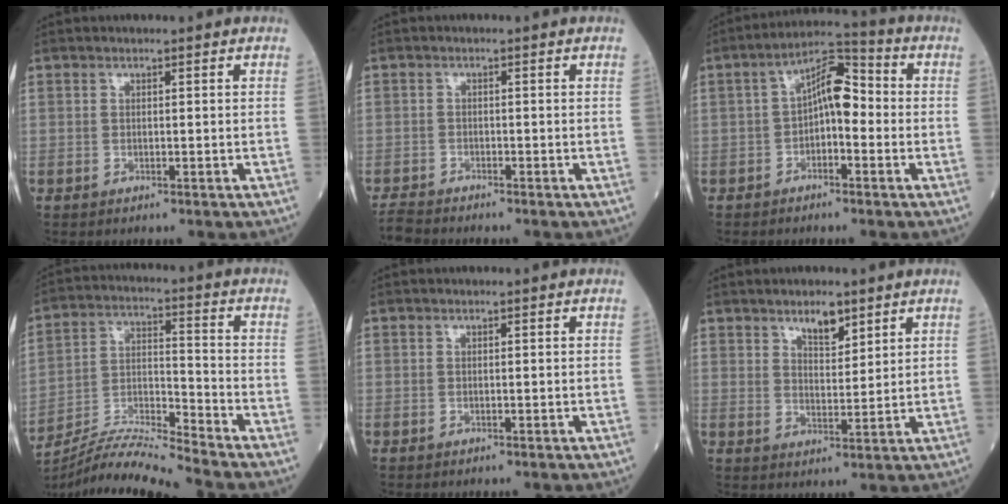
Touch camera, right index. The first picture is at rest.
{"total": 2.5, "force": [-2.5, 0.0, -0.1], "torque": [-0.002, -0.015, -0.050]}
{"total": 7.3, "force": [-0.5, 2.9, 6.6], "torque": [-0.109, 0.036, -0.014]}
{"total": 10.9, "force": [-10.3, -2.1, 2.7], "torque": [-0.055, 0.006, -0.192]}
{"total": 0.0}
{"total": 4.5, "force": [3.2, 1.6, 2.7], "torque": [-0.044, -0.003, 0.055]}